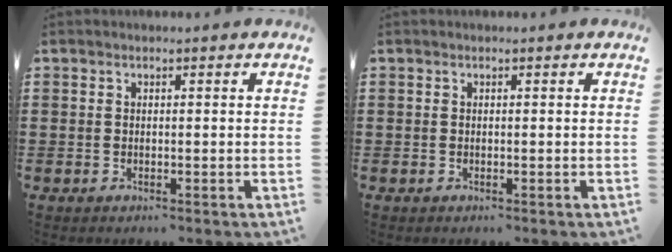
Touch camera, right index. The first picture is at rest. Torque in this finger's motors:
{"motor_torque": [-0.09, 0.05, 0.00, -0.01]}